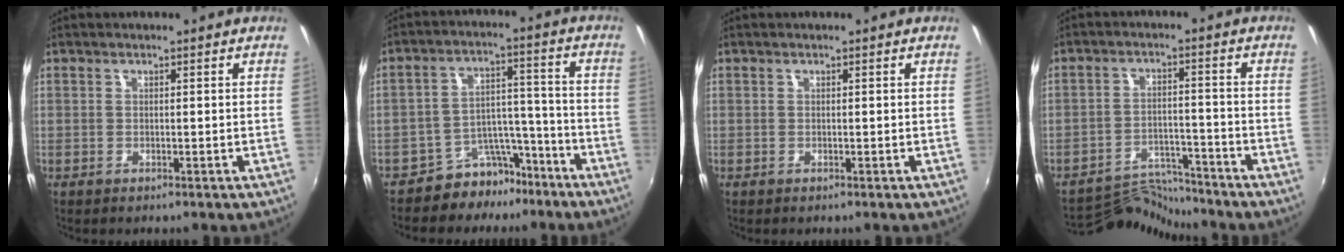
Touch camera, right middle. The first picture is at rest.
{"total": 8.7, "force": [-7.2, 4.7, 1.5], "torque": [-0.017, 0.048, -0.106]}
{"total": 0.0}
{"total": 7.9, "force": [-7.9, 0.0, -0.4], "torque": [-0.016, 0.015, -0.137]}